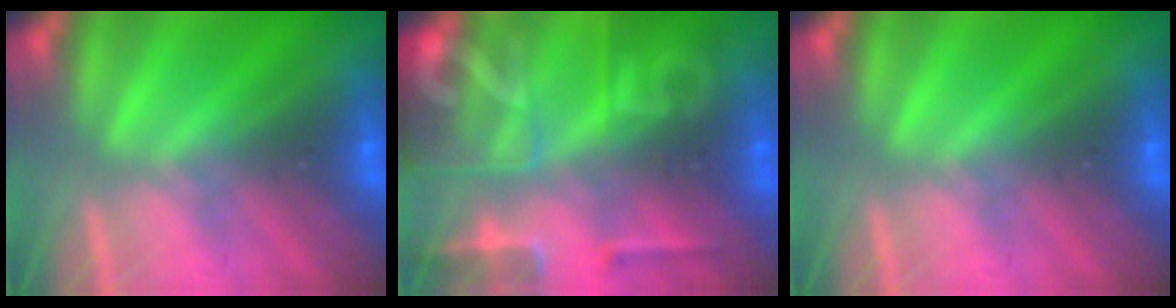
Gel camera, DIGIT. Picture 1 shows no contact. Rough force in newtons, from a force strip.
{"total": 7.1}
{"total": 0.0}